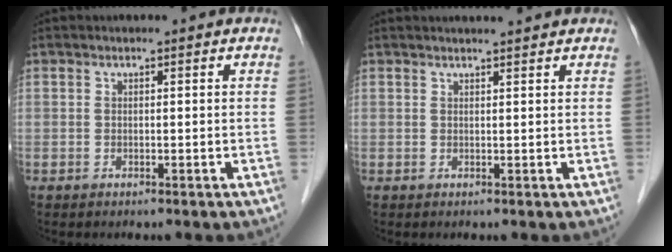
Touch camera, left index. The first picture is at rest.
{"total": 3.2, "force": [3.0, -0.1, 0.9], "torque": [-0.012, 0.015, 0.039]}